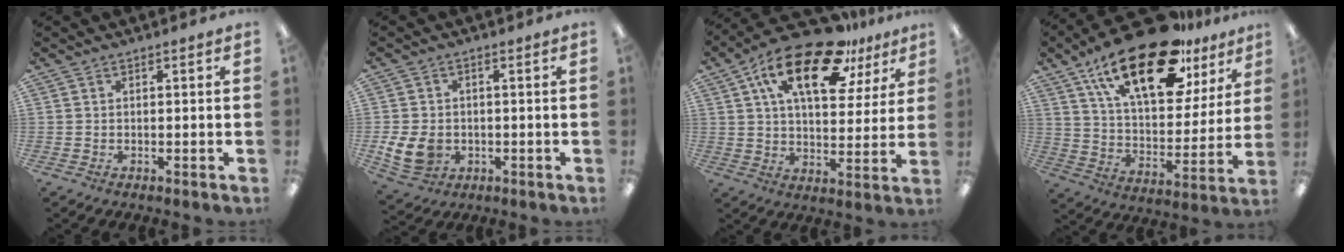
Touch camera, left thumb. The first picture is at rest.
{"total": 7.9, "force": [-1.2, 6.3, 4.5], "torque": [-0.094, 0.004, -0.022]}
{"total": 20.7, "force": [11.8, 8.9, 14.5], "torque": [-0.245, -0.047, 0.196]}
{"total": 25.8, "force": [16.5, 10.7, 16.6], "torque": [-0.269, -0.090, 0.281]}